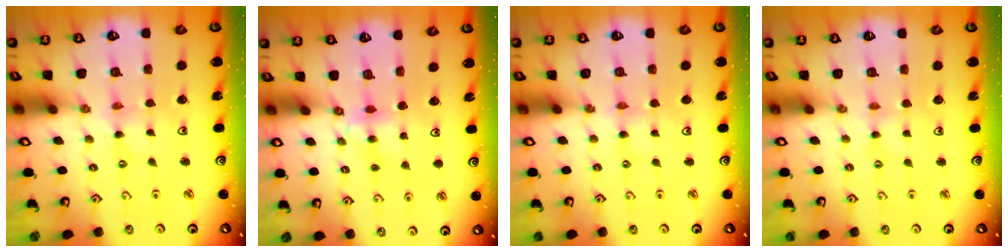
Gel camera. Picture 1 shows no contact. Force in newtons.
{"total": 4.0, "press": 4.0, "slide": 0.5}
{"total": 1.3, "press": 1.3, "slide": 0.3}
{"total": 1.5, "press": 1.5, "slide": 0.3}